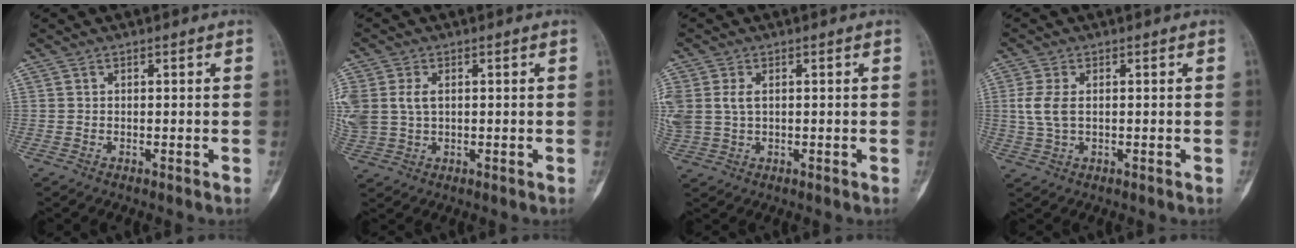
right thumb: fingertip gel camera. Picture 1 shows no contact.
{"total": 9.6, "force": [1.3, 6.9, 6.5], "torque": [-0.180, 0.005, 0.035]}
{"total": 7.3, "force": [0.9, 5.1, 5.1], "torque": [-0.142, 0.007, 0.027]}
{"total": 4.7, "force": [0.3, 2.7, 3.9], "torque": [-0.093, 0.001, 0.007]}